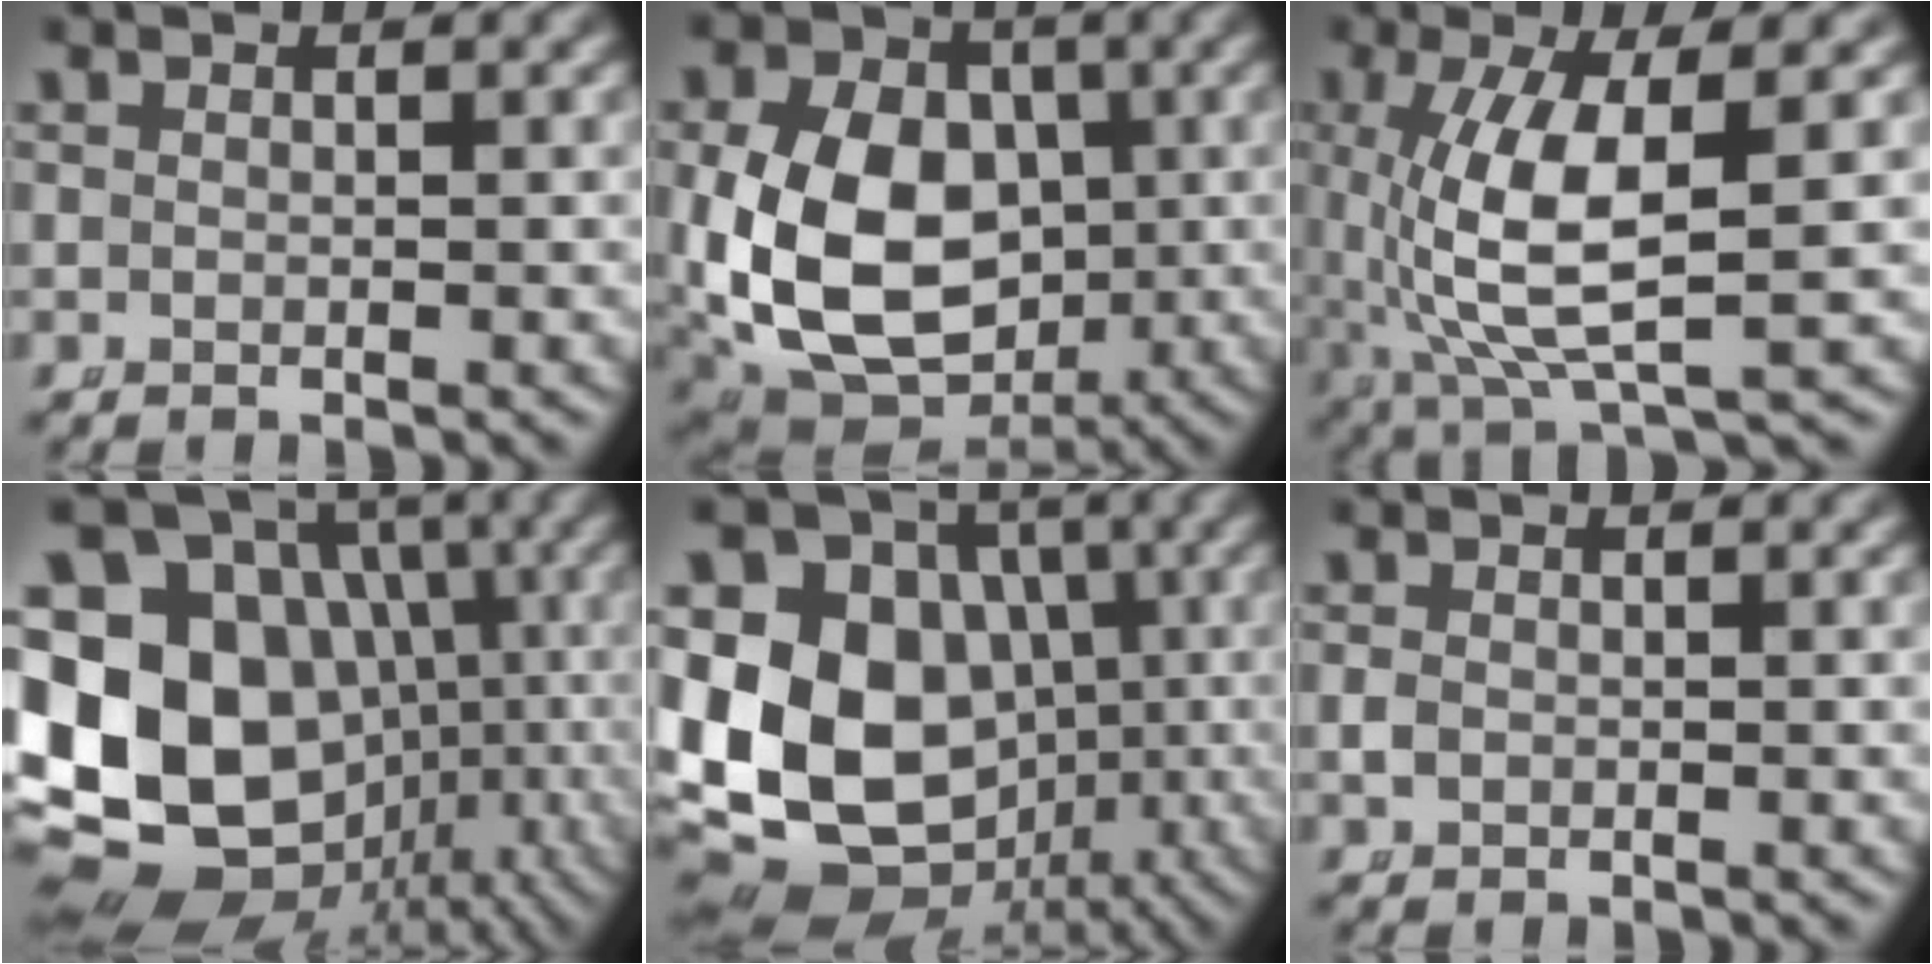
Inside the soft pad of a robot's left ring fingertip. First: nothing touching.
{"total": 13.0, "force": [-1.7, 10.1, 8.0], "torque": [-0.182, -0.061, 0.002]}
{"total": 8.2, "force": [0.4, 2.9, 7.7], "torque": [-0.154, -0.017, 0.024]}
{"total": 24.3, "force": [-3.7, 20.0, 13.3], "torque": [-0.276, -0.086, -0.040]}
{"total": 22.0, "force": [-3.4, 18.2, 12.0], "torque": [-0.262, -0.086, -0.037]}
{"total": 0.6, "force": [-0.3, 0.4, 0.3], "torque": [-0.016, -0.007, 0.001]}